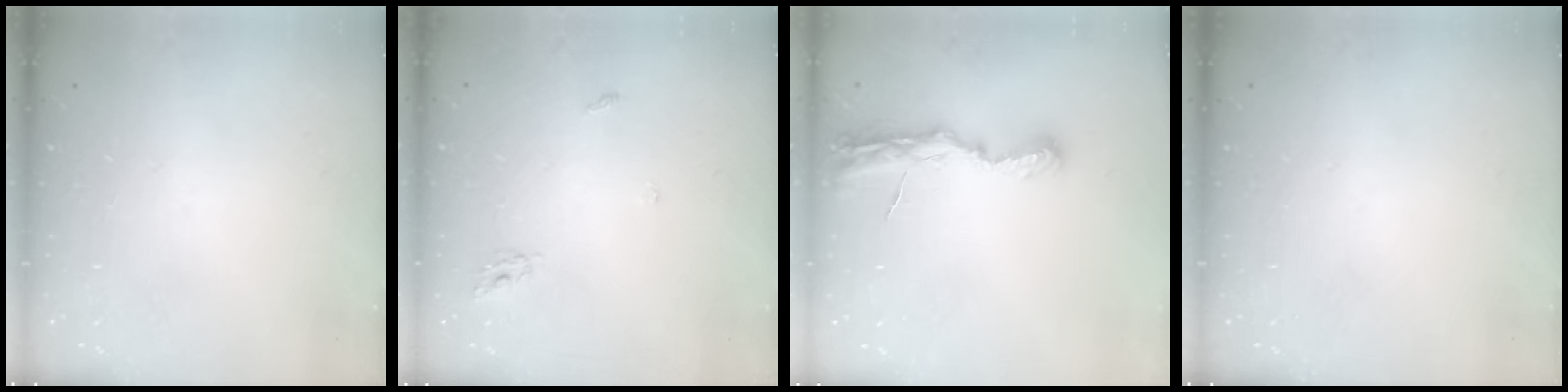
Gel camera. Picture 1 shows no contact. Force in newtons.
{"total": 3.3, "press": 3.3, "slide": 0.2}
{"total": 7.7, "press": 7.7, "slide": 0.8}
{"total": 0.0}